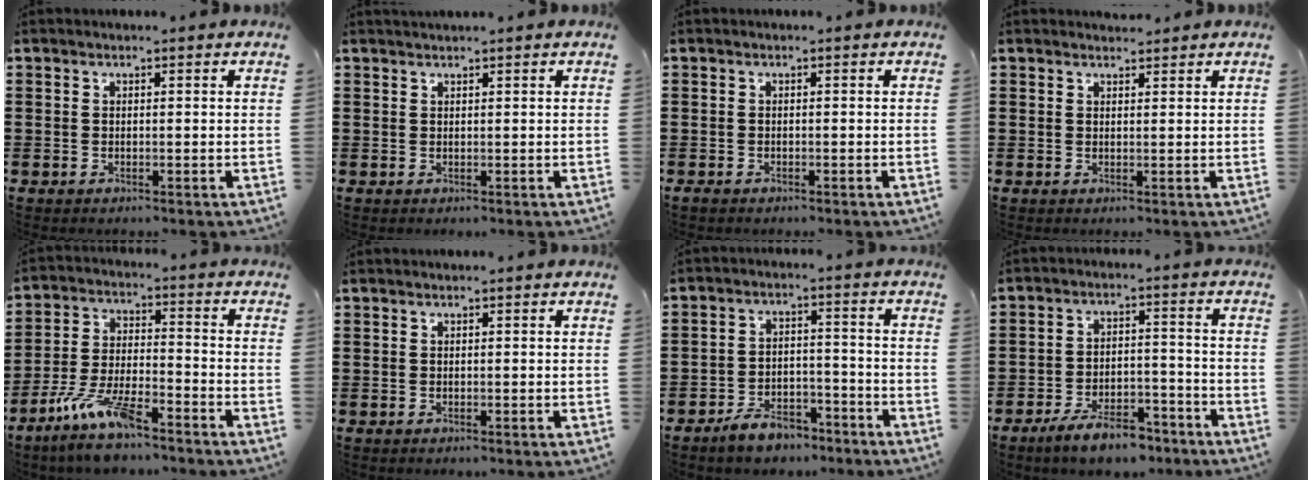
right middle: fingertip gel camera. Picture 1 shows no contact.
{"total": 0.6, "force": [0.6, -0.2, 0.0], "torque": [-0.003, -0.004, 0.013]}
{"total": 0.7, "force": [-0.6, 0.3, 0.2], "torque": [-0.007, -0.004, -0.012]}
{"total": 1.3, "force": [1.3, 0.1, 0.0], "torque": [0.004, -0.005, 0.024]}
{"total": 9.5, "force": [-7.2, 1.8, 6.0], "torque": [-0.137, -0.004, -0.141]}
{"total": 0.0}
{"total": 5.2, "force": [-4.7, 1.7, 1.4], "torque": [-0.022, 0.014, -0.090]}
{"total": 7.3, "force": [-6.0, 1.9, 3.6], "torque": [-0.073, 0.003, -0.112]}